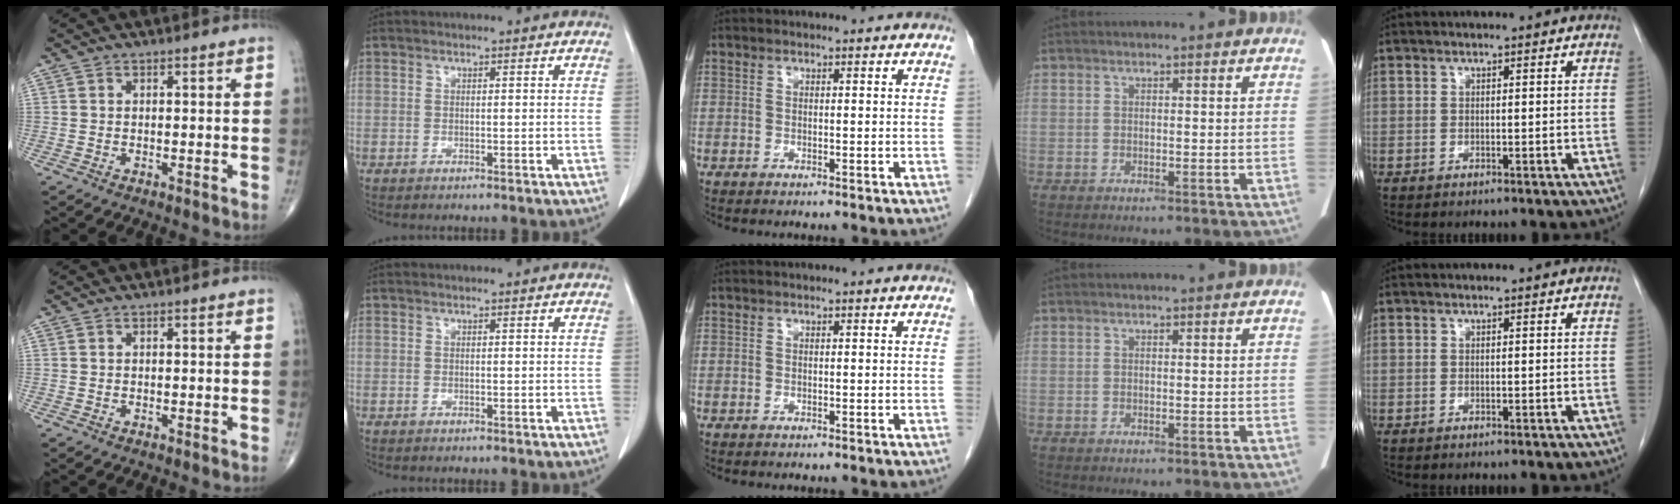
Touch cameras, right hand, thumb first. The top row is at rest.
{}